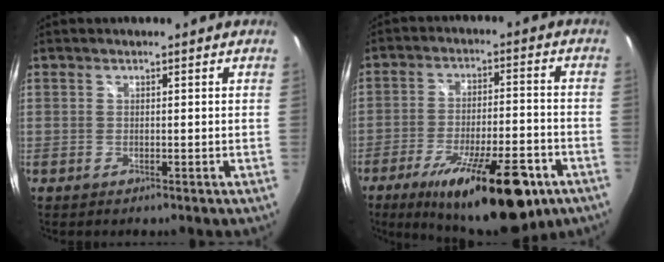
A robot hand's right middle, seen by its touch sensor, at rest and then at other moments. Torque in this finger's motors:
{"motor_torque": [1.30, -0.84, 1.05, 0.21]}